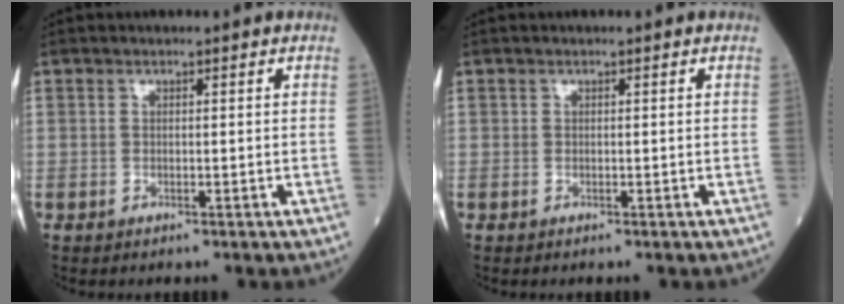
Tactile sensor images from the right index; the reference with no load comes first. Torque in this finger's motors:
{"motor_torque": [0.08, 0.03, -0.07, -0.01]}